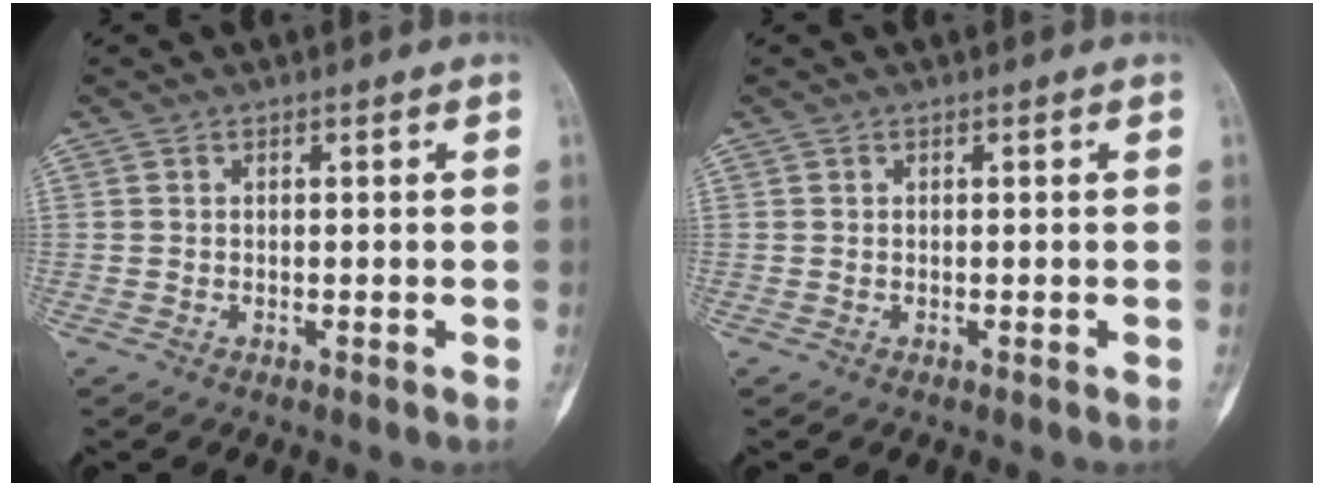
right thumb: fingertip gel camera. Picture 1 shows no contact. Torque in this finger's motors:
{"motor_torque": [0.27, 0.42, 0.11, -0.04, -0.02]}